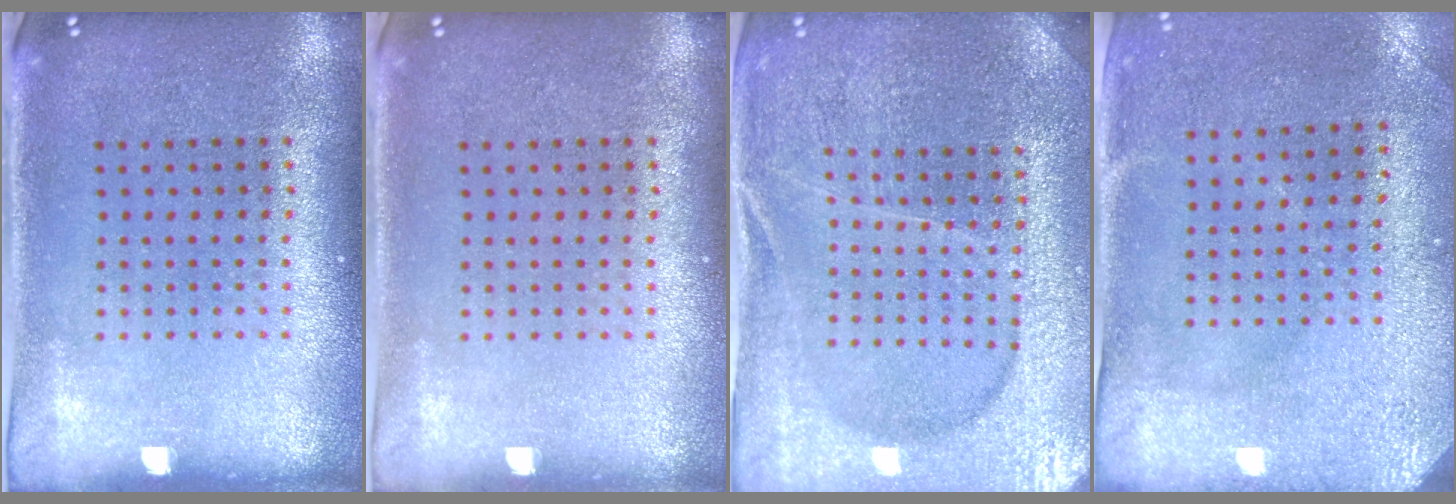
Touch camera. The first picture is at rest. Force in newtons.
{"total": 0.0}
{"total": 4.2, "press": 4.0, "slide": 1.2}
{"total": 3.0, "press": 2.4, "slide": 1.8}